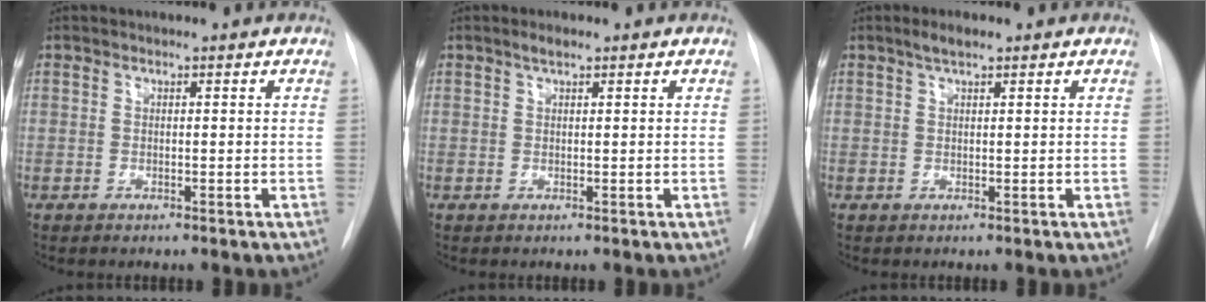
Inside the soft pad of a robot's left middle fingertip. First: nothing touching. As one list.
[{"total": 1.3, "force": [0.9, 0.3, 0.9], "torque": [-0.019, 0.003, 0.017]}, {"total": 2.2, "force": [1.5, 0.5, 1.4], "torque": [-0.032, 0.007, 0.027]}]